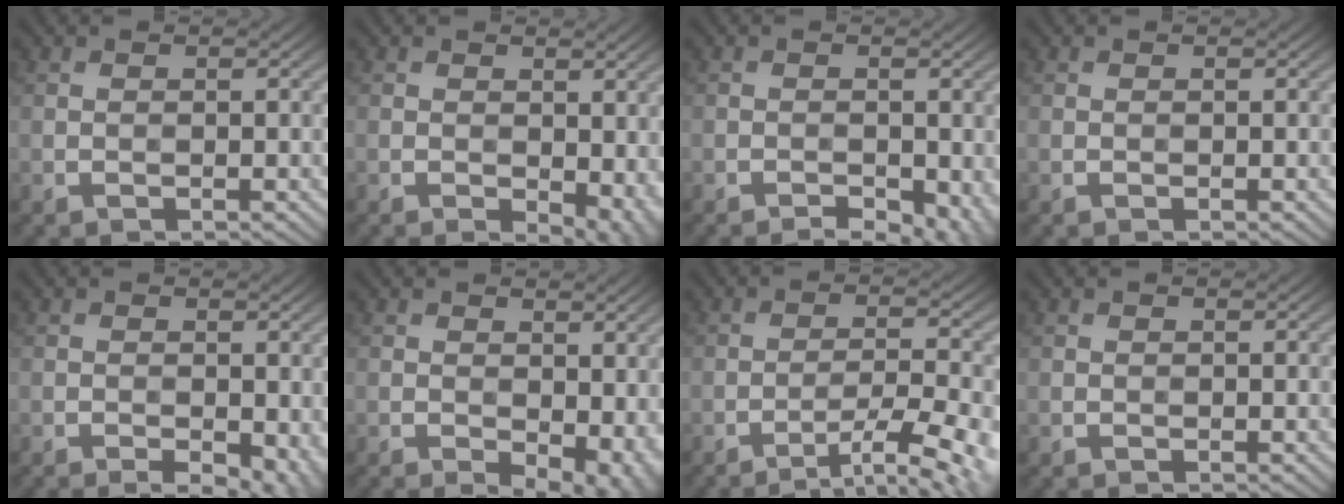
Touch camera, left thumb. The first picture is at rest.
{"total": 4.8, "force": [-1.0, 2.9, 3.8], "torque": [-0.050, -0.013, -0.009]}
{"total": 4.5, "force": [-2.7, 1.9, 3.1], "torque": [-0.051, -0.006, -0.026]}
{"total": 0.0}
{"total": 4.7, "force": [-2.0, 2.1, 3.7], "torque": [-0.051, -0.011, -0.017]}
{"total": 6.1, "force": [-1.4, 3.3, 4.9], "torque": [-0.066, -0.012, -0.015]}
{"total": 8.5, "force": [-5.3, 1.4, 6.5], "torque": [-0.111, 0.010, -0.078]}
{"total": 0.0}